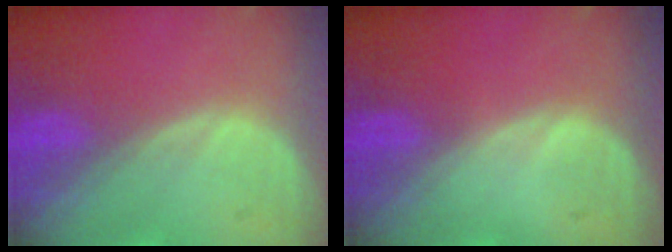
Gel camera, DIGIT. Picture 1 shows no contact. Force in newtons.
{"total": 0.0}